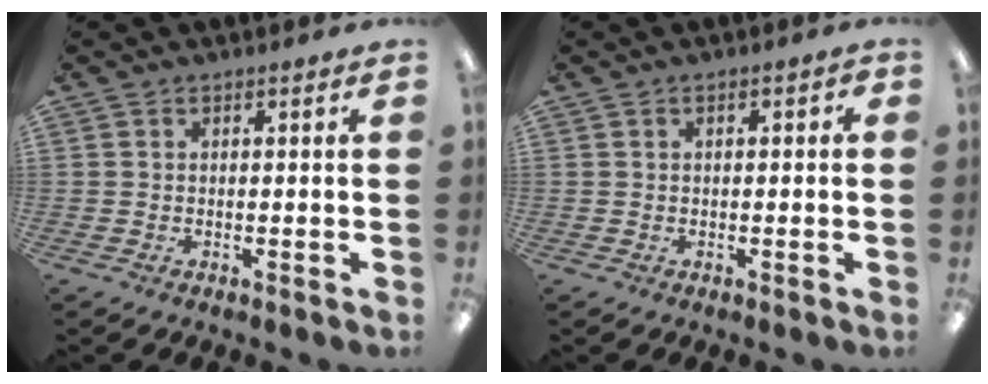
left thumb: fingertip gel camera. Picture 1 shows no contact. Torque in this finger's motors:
{"motor_torque": [-0.08, 0.00, -0.04, 0.20, -0.02]}